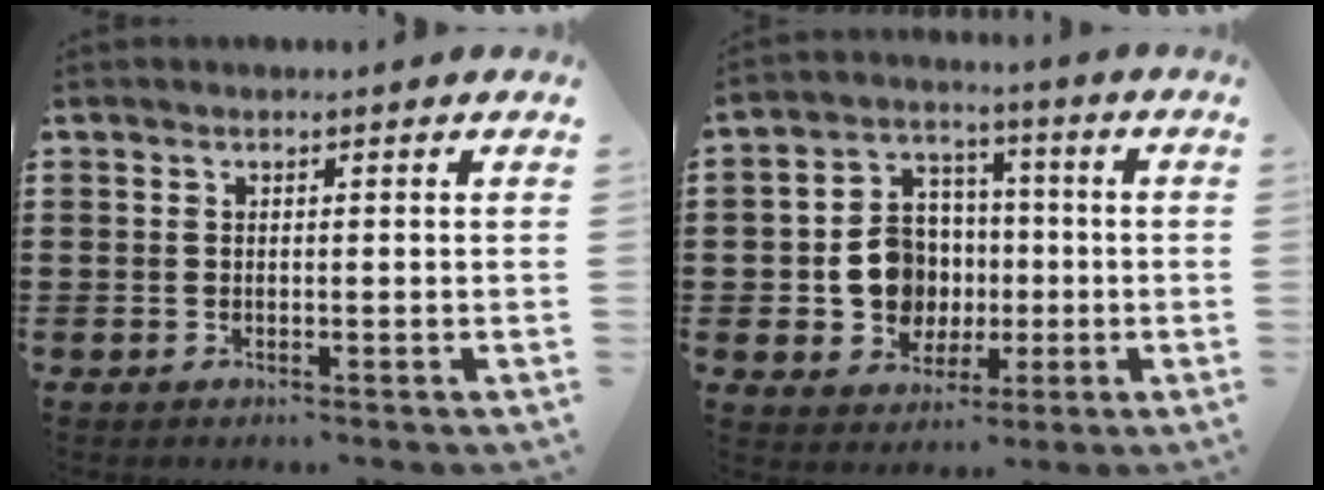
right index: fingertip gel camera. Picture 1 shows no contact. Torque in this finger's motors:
{"motor_torque": [1.06, -0.34, 0.58, 0.14]}